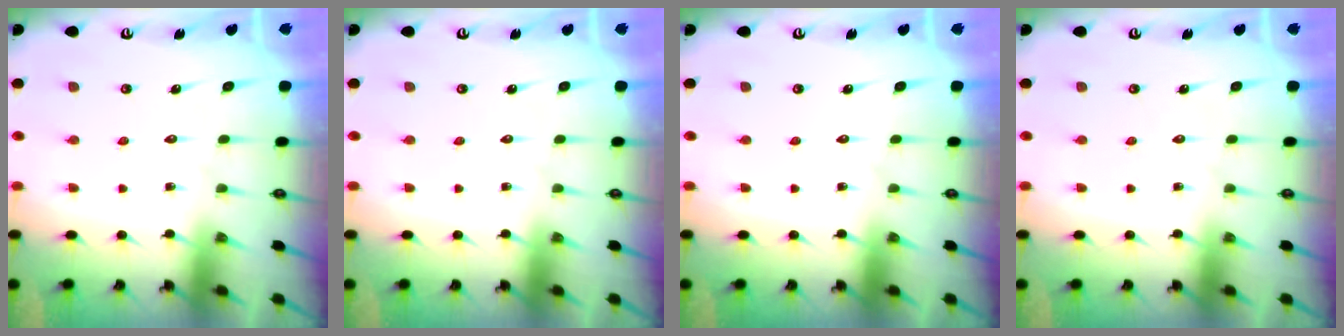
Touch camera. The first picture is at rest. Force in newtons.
{"total": 0.0}
{"total": 0.0}
{"total": 0.0}